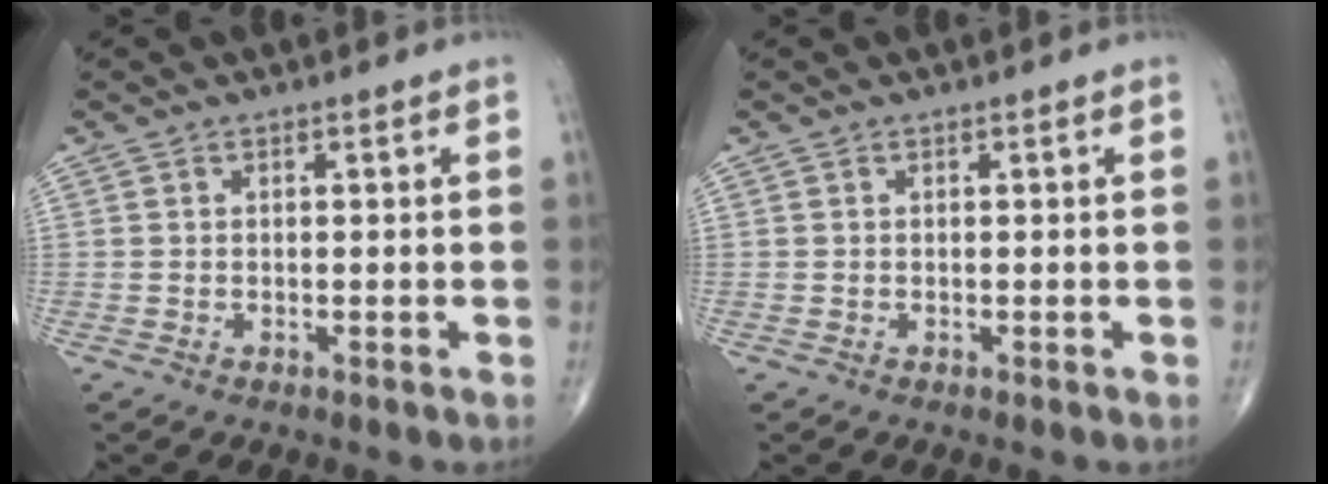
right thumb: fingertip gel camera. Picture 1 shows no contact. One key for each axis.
{"total": 0.0}